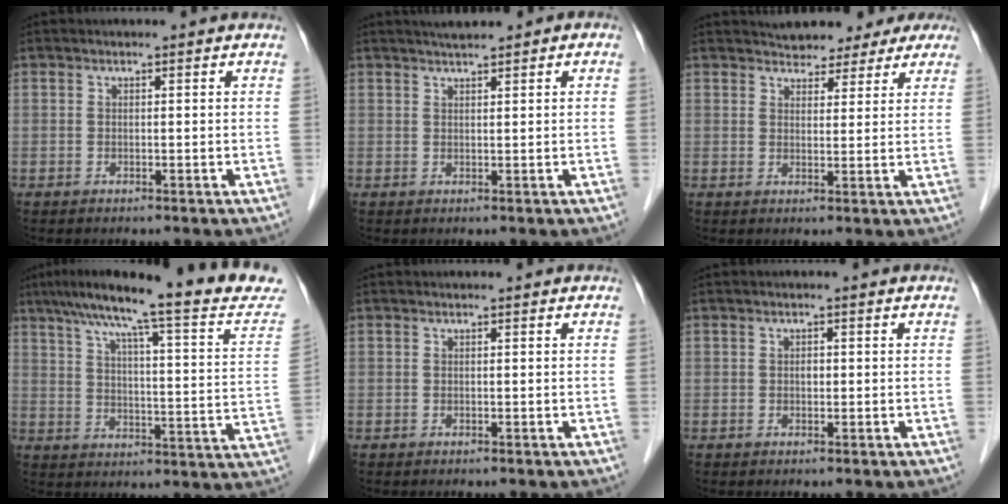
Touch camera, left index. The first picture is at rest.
{"total": 2.3, "force": [1.7, 0.4, 1.6], "torque": [-0.029, 0.012, 0.028]}
{"total": 8.2, "force": [7.0, 3.8, 2.1], "torque": [-0.014, 0.019, 0.077]}
{"total": 23.8, "force": [19.8, 1.4, 13.2], "torque": [-0.194, -0.018, 0.249]}
{"total": 0.0}
{"total": 0.9, "force": [-0.1, 0.6, 0.7], "torque": [-0.011, 0.001, -0.002]}